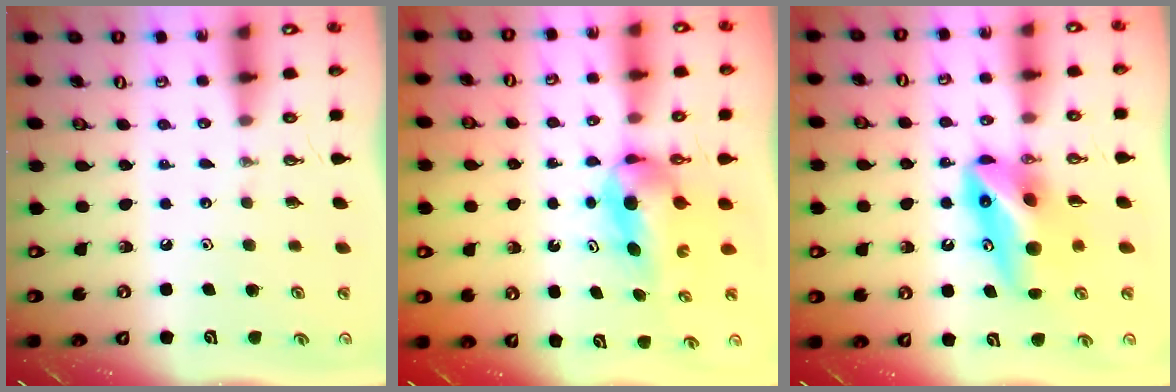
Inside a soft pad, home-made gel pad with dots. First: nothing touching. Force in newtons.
{"total": 6.1, "press": 5.6, "slide": 2.4}
{"total": 10.5, "press": 10.4, "slide": 1.6}